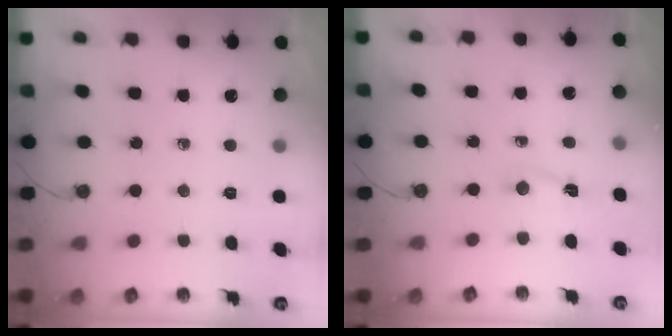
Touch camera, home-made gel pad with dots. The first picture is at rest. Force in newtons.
{"total": 1.5, "press": 1.4, "slide": 0.4}